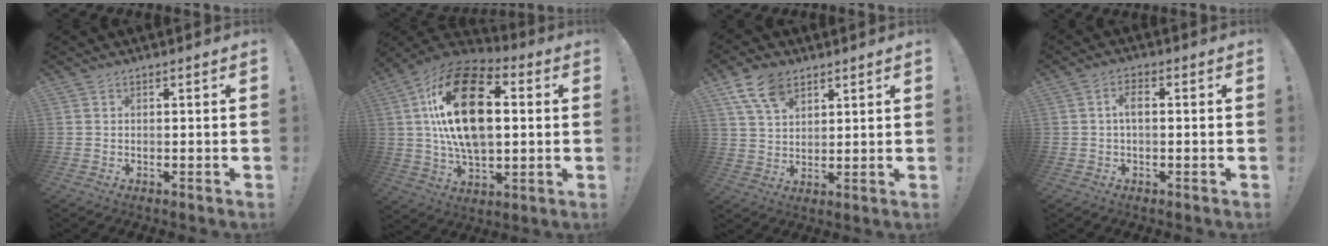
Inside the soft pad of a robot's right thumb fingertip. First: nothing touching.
{"total": 25.2, "force": [4.1, 14.6, 20.2], "torque": [-0.352, -0.001, 0.066]}
{"total": 10.0, "force": [5.9, 5.8, 5.5], "torque": [-0.101, -0.014, 0.116]}
{"total": 3.7, "force": [0.1, 1.4, 3.4], "torque": [-0.063, 0.009, 0.000]}